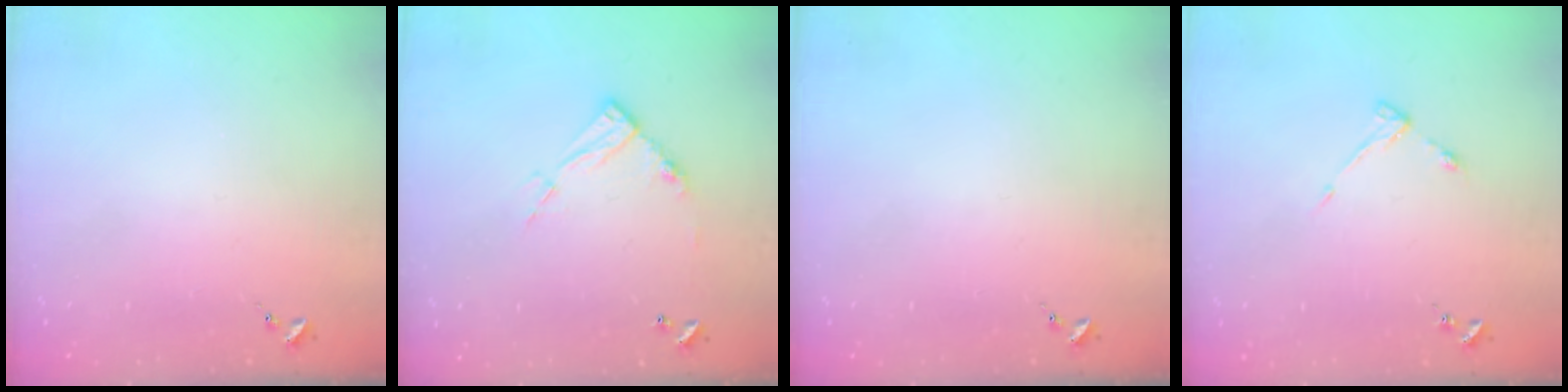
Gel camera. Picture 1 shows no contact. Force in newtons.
{"total": 11.8, "press": 11.7, "slide": 1.1}
{"total": 0.0}
{"total": 3.9, "press": 3.9, "slide": 0.6}